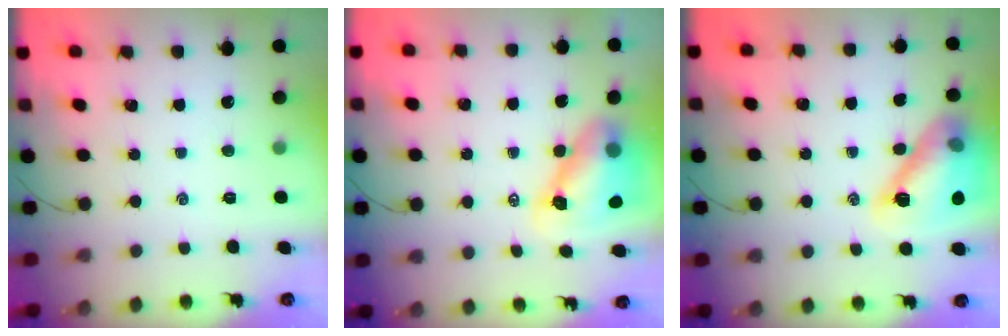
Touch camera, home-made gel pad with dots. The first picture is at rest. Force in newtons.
{"total": 9.0, "press": 8.6, "slide": 2.4}
{"total": 15.3, "press": 15.2, "slide": 1.8}